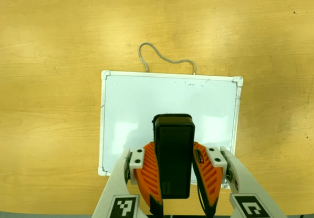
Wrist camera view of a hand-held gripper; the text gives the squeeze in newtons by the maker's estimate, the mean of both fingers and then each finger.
{"total": 6.3, "left": 5.3, "right": 7.2}